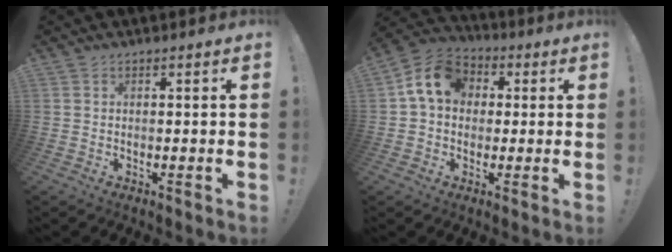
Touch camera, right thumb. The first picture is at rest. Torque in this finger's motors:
{"motor_torque": [1.45, 1.48, 1.21, -0.14, 0.05]}